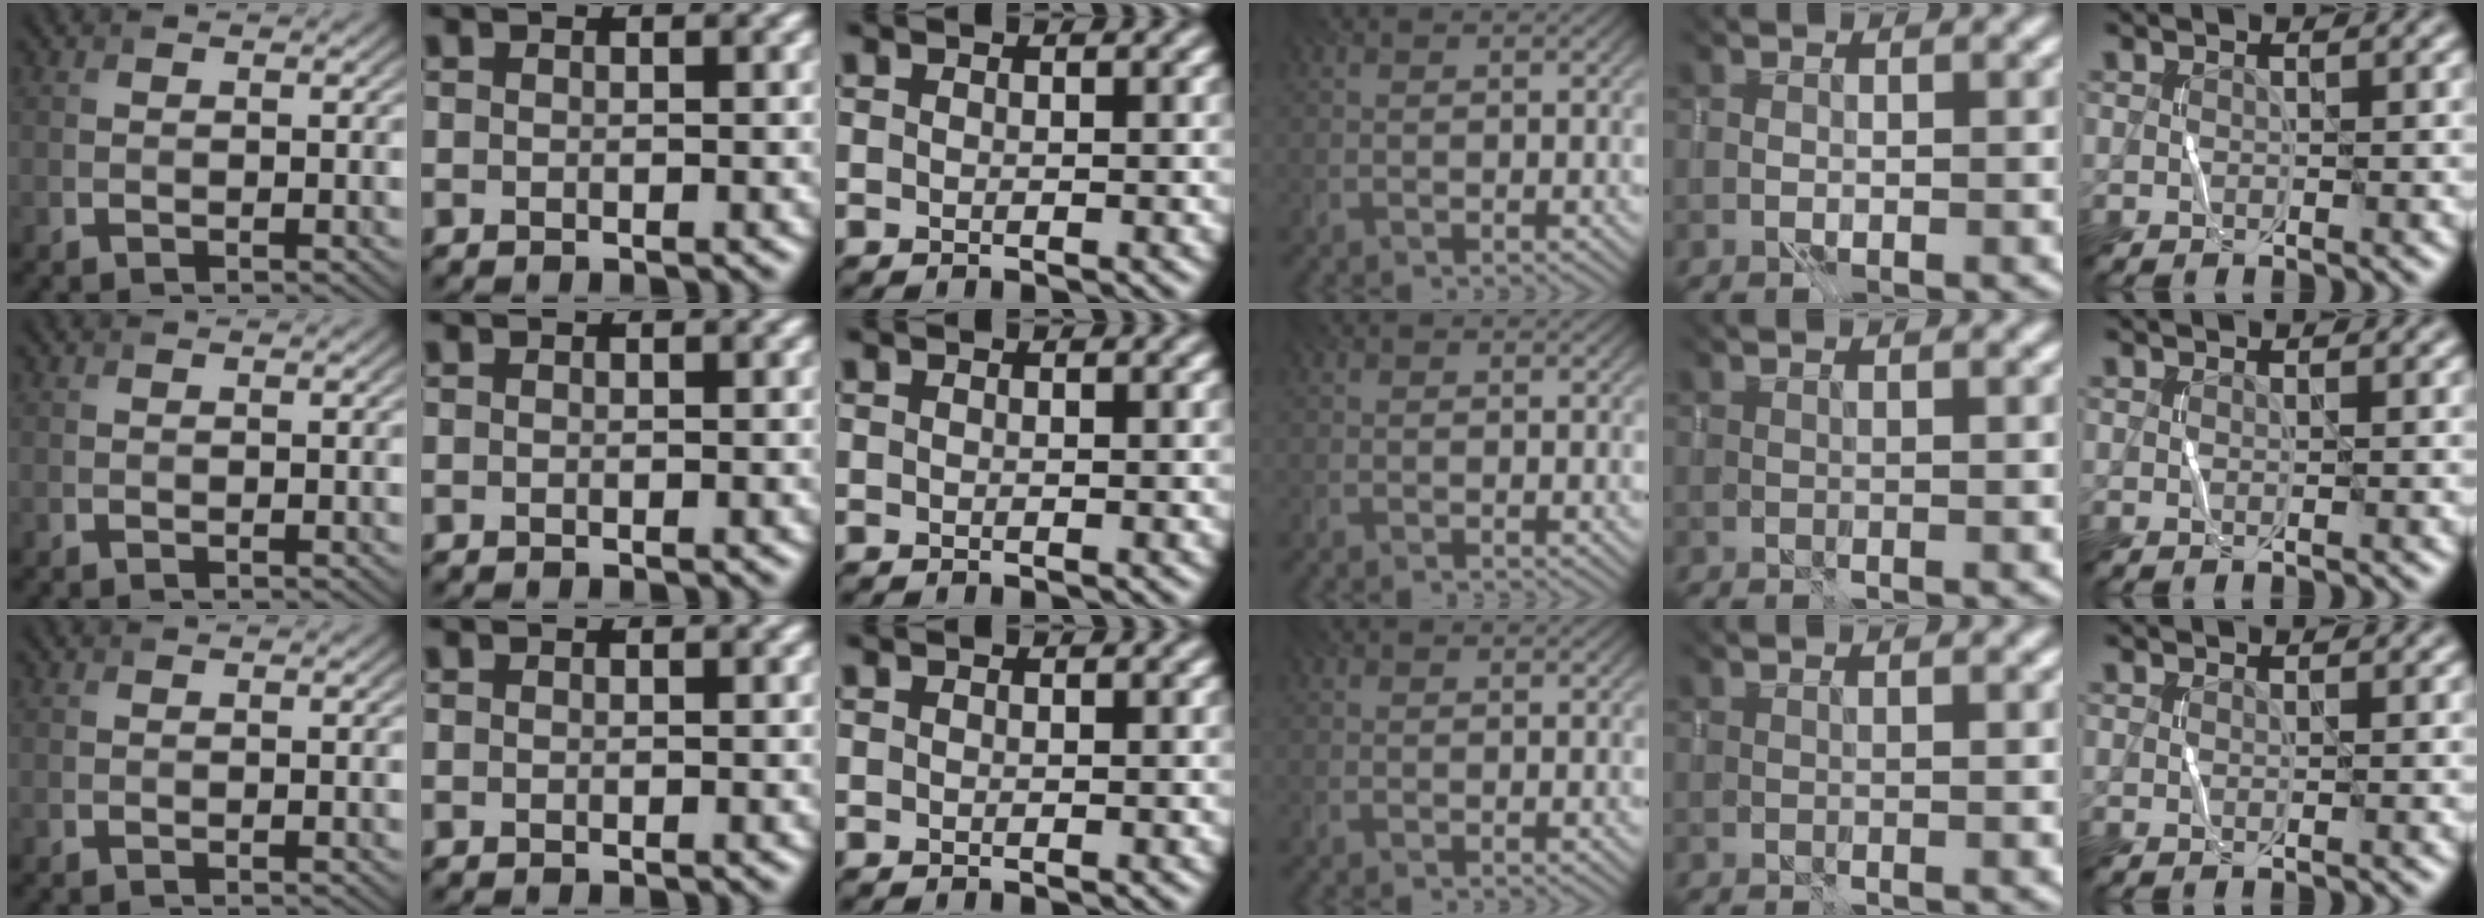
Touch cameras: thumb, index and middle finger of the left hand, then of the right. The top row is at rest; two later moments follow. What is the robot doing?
{"motion": "wrap", "object": "cellophane"}